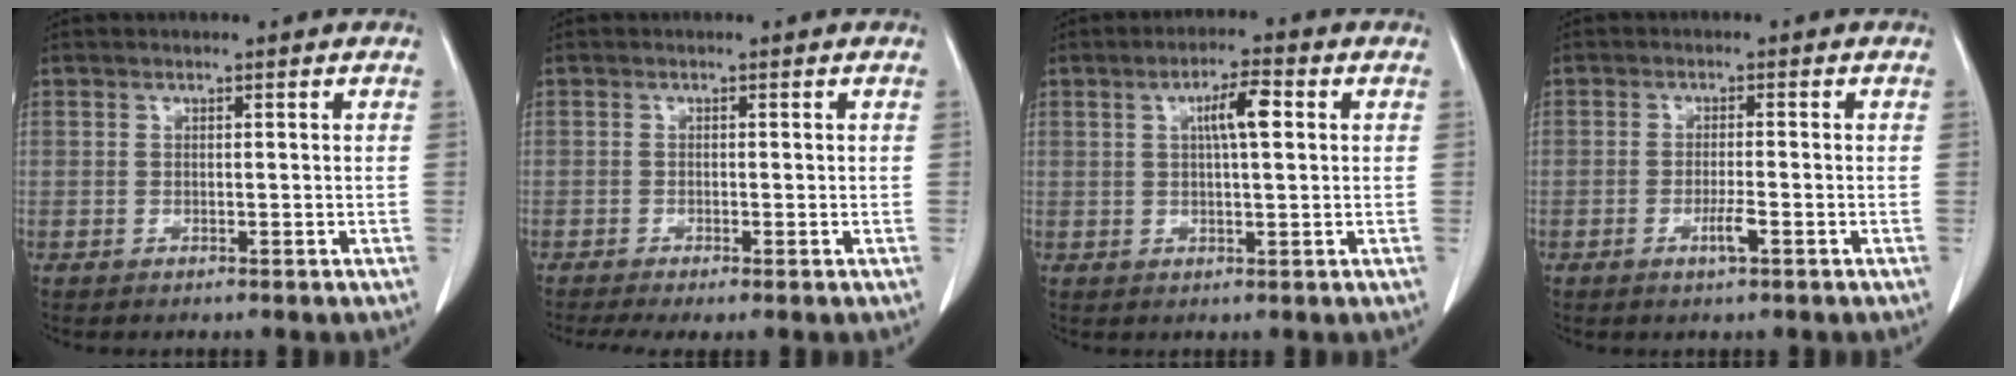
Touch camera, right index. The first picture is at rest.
{"total": 3.2, "force": [-2.2, 0.5, 2.3], "torque": [-0.043, -0.010, -0.038]}
{"total": 5.0, "force": [1.3, 0.8, 4.8], "torque": [-0.084, 0.008, 0.022]}
{"total": 2.6, "force": [-1.2, 0.1, 2.3], "torque": [-0.043, -0.003, -0.021]}